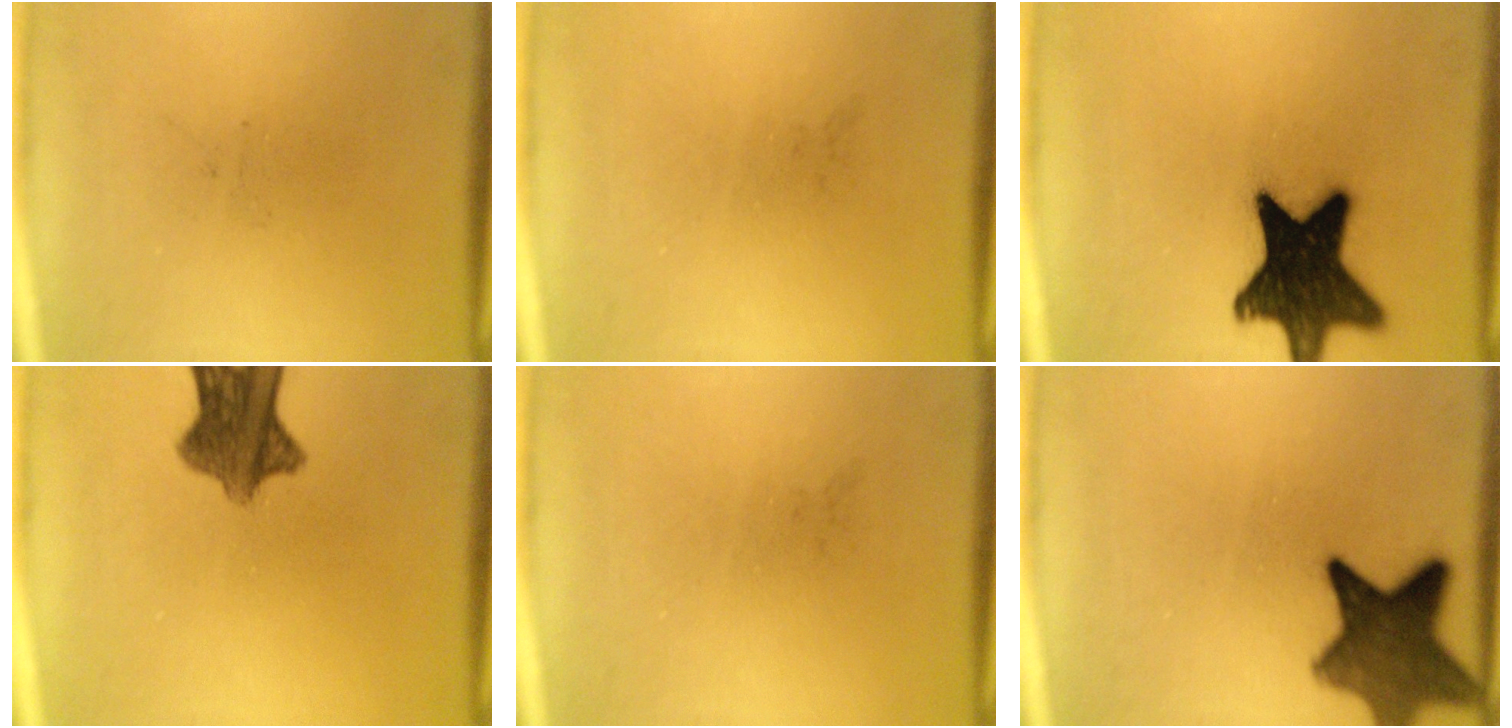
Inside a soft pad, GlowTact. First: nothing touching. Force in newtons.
{"total": 0.0}
{"total": 18.9}
{"total": 8.4}
{"total": 0.0}
{"total": 10.5}